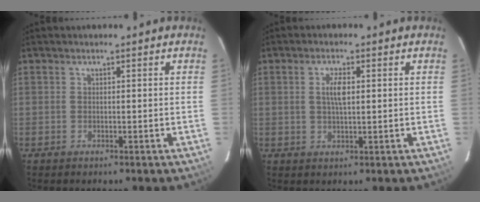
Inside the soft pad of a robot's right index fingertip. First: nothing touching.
{"total": 3.5, "force": [0.6, 1.2, 3.2], "torque": [-0.060, 0.003, 0.012]}